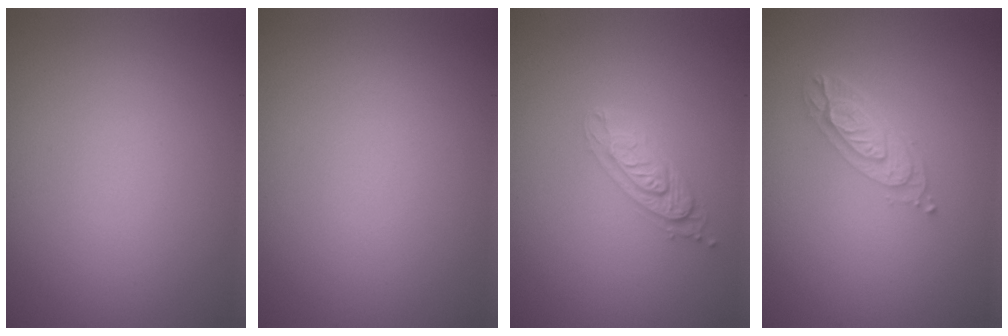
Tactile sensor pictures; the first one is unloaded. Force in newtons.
{"total": 0.0}
{"total": 2.1, "press": 2.1, "slide": 0.4}
{"total": 3.5, "press": 2.6, "slide": 2.3}